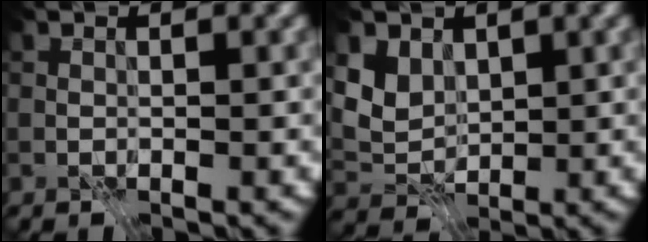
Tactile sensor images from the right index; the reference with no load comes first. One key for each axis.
{"total": 3.8, "fx": 1.9, "fy": 2.8, "fz": 1.6, "tx": -0.044, "ty": -0.009, "tz": 0.039}